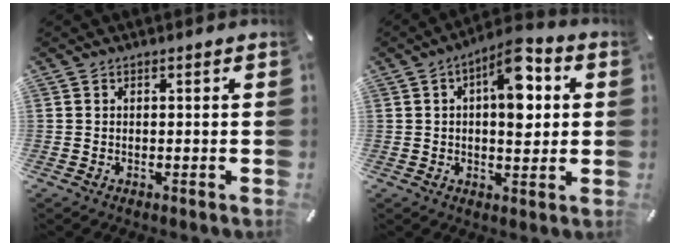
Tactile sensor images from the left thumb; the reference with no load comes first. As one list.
[{"total": 11.3, "force": [3.3, 5.4, 9.4], "torque": [-0.128, -0.014, 0.052]}]